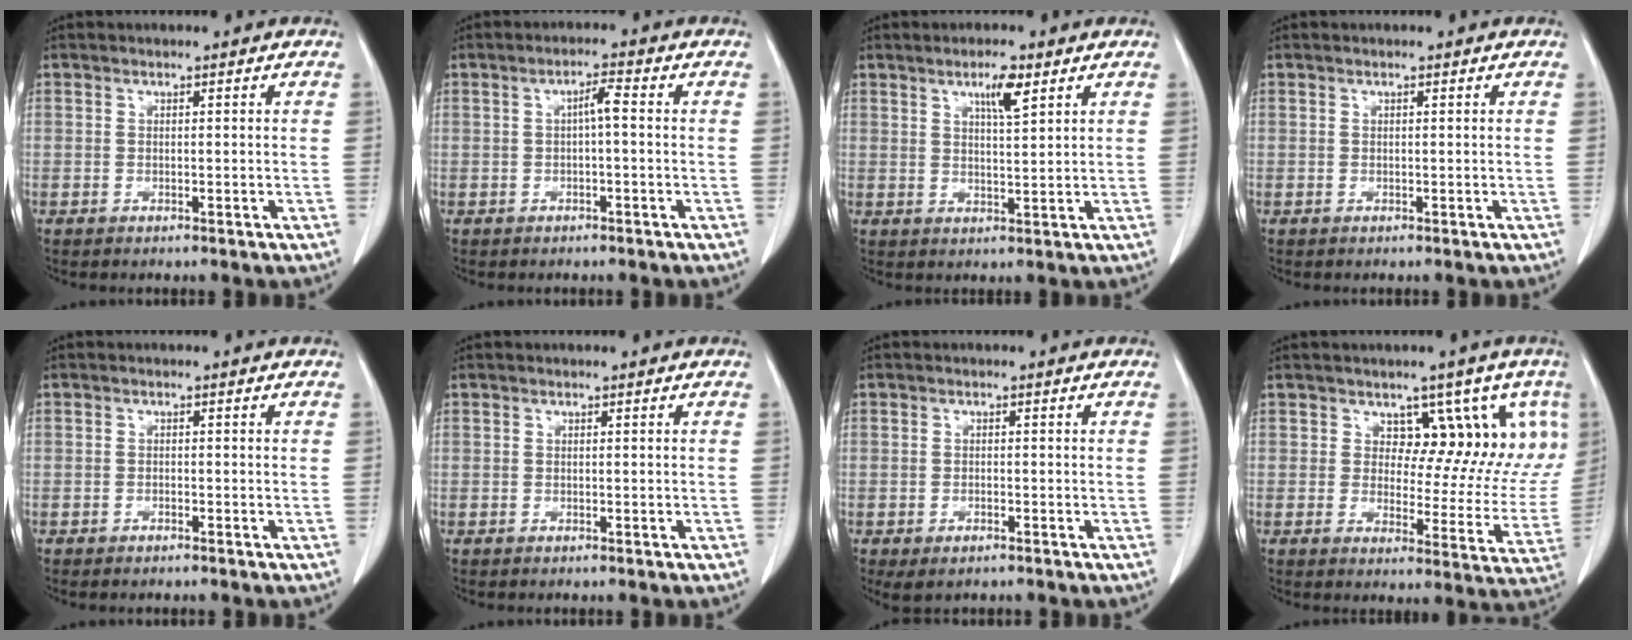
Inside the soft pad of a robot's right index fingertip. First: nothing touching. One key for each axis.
{"total": 2.5, "fx": 0.0, "fy": 0.2, "fz": 2.5, "tx": -0.043, "ty": 0.006, "tz": 0.000}
{"total": 4.3, "fx": 2.5, "fy": 0.5, "fz": 3.5, "tx": -0.059, "ty": -0.002, "tz": 0.042}
{"total": 0.0}
{"total": 0.8, "fx": -0.7, "fy": 0.2, "fz": 0.3, "tx": -0.008, "ty": -0.001, "tz": -0.010}
{"total": 0.0}
{"total": 2.7, "fx": -1.6, "fy": 1.2, "fz": 1.8, "tx": -0.034, "ty": -0.005, "tz": -0.019}
{"total": 10.5, "fx": 5.9, "fy": 6.9, "fz": 5.3, "tx": -0.037, "ty": -0.001, "tz": 0.062}